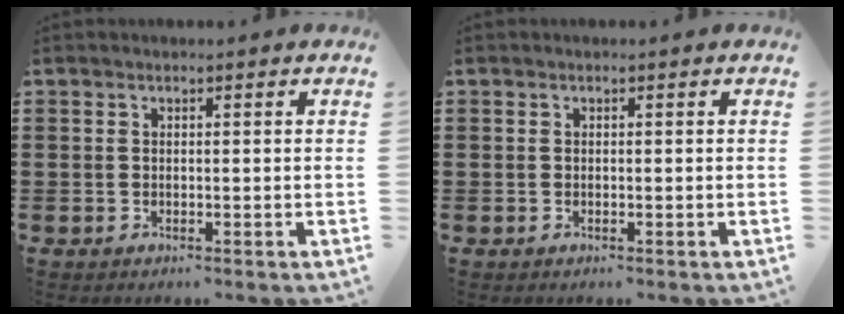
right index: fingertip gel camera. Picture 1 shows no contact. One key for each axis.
{"total": 0.0}